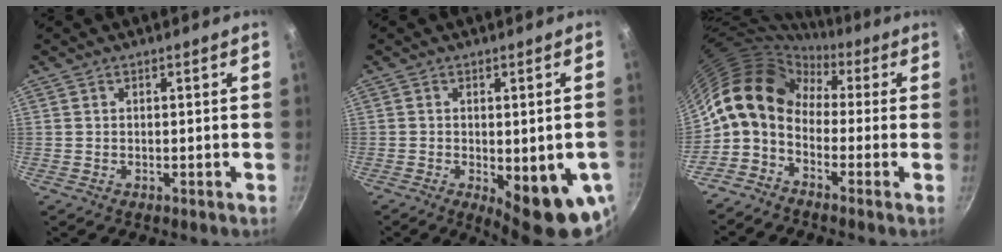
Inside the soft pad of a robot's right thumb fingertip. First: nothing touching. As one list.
[{"total": 13.9, "force": [-3.8, 4.9, 12.5], "torque": [-0.131, -0.011, -0.037]}, {"total": 11.6, "force": [1.1, 8.2, 8.1], "torque": [-0.127, 0.026, -0.005]}]